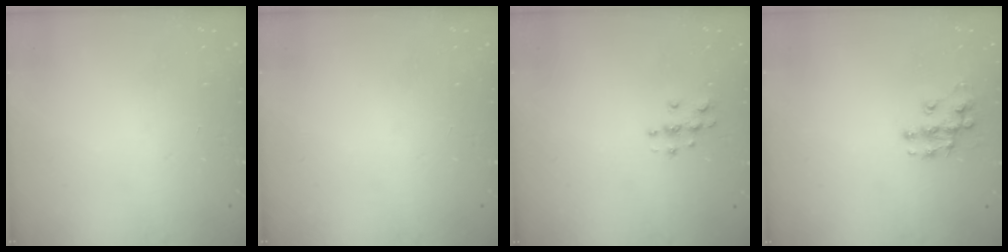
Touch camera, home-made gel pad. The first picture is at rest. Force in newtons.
{"total": 0.0}
{"total": 4.5, "press": 4.5, "slide": 0.5}
{"total": 9.7, "press": 9.7, "slide": 0.7}